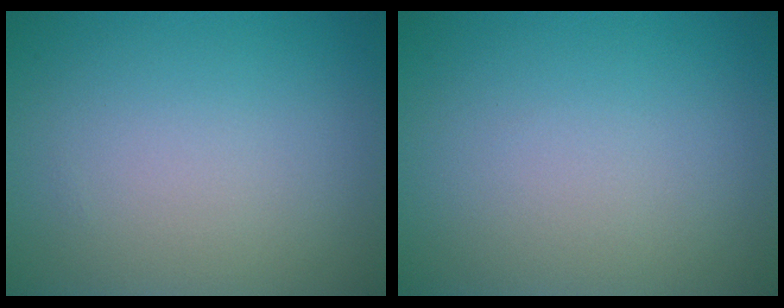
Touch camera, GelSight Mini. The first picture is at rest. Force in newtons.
{"total": 0.0}